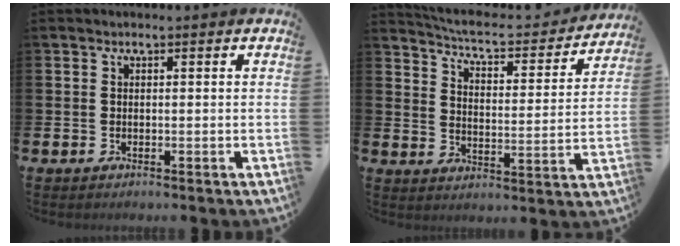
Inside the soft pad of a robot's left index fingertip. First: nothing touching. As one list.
[{"total": 5.5, "force": [5.2, 1.0, 1.7], "torque": [-0.056, -0.044, 0.081]}]